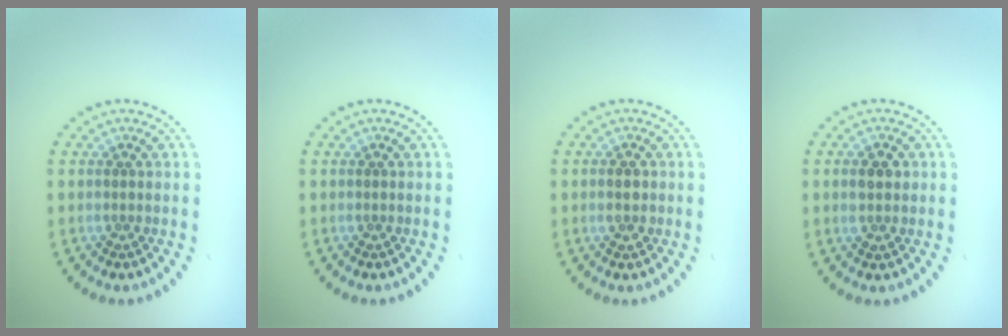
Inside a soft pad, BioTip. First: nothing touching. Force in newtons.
{"total": 0.0}
{"total": 1.8, "press": 1.8, "slide": 0.1}
{"total": 2.0, "press": 2.0, "slide": 0.2}